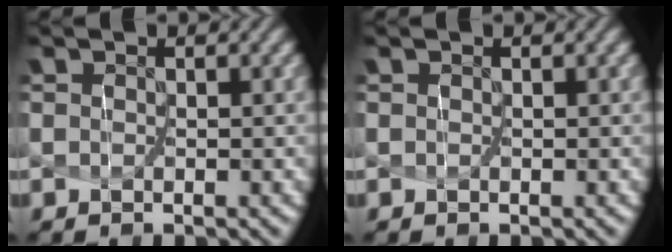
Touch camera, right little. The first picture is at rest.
{"total": 0.0}